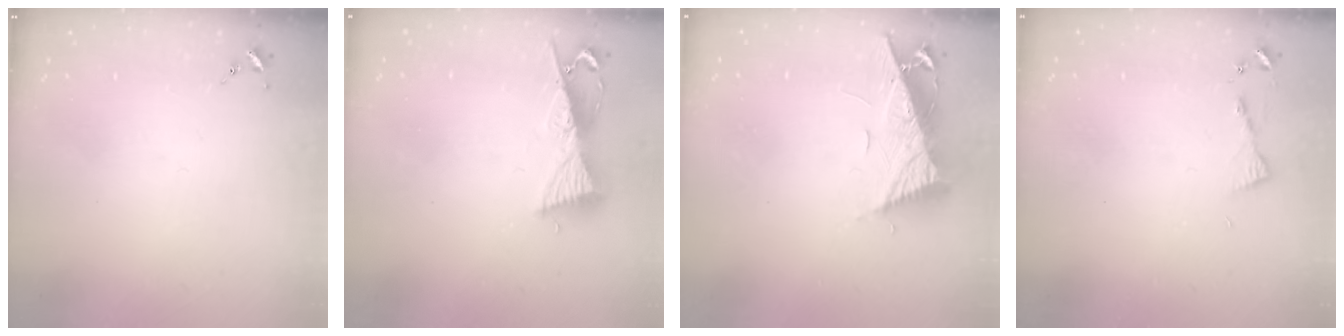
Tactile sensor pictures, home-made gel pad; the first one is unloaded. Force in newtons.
{"total": 9.3, "press": 9.3, "slide": 0.4}
{"total": 10.8, "press": 10.8, "slide": 0.8}
{"total": 5.5, "press": 5.4, "slide": 0.4}